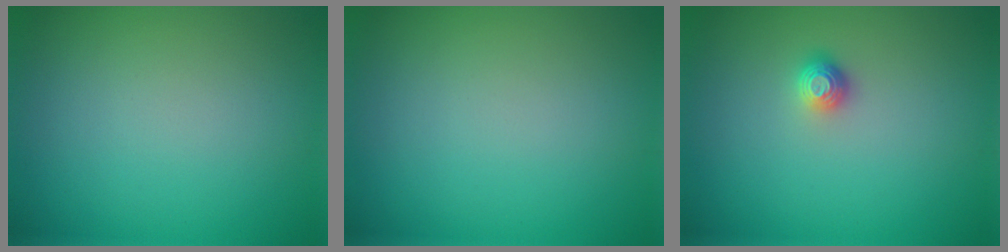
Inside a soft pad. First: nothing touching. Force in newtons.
{"total": 0.0}
{"total": 1.2, "press": 1.0, "slide": 0.5}